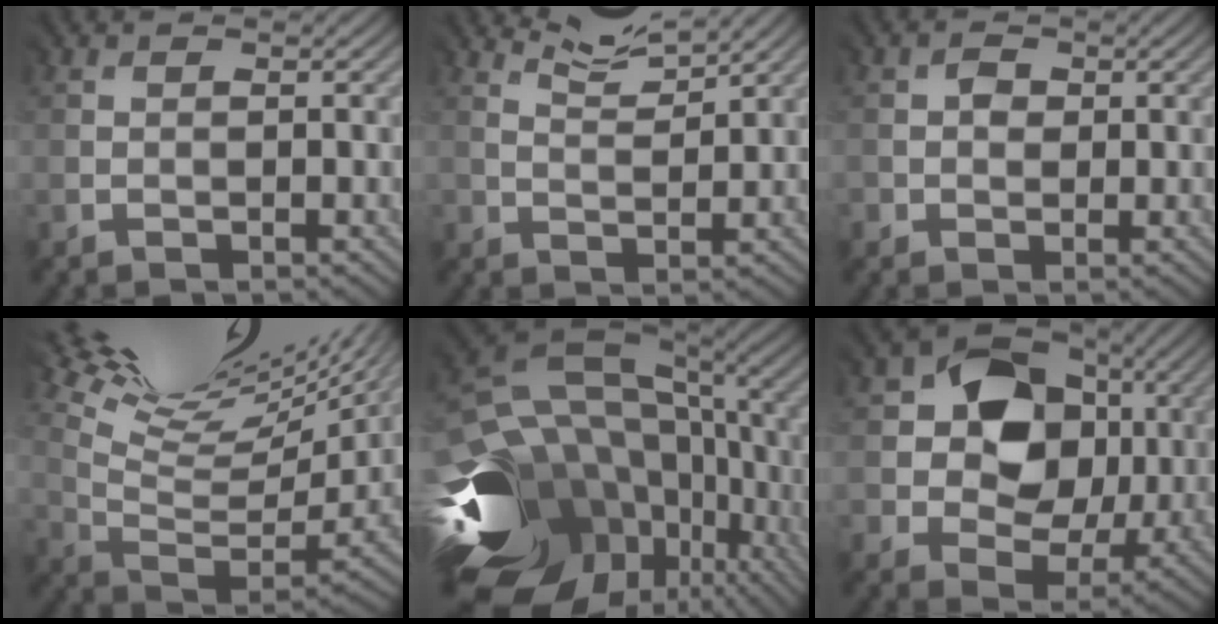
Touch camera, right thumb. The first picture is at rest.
{"total": 3.6, "force": [3.6, -0.2, 0.5], "torque": [-0.021, 0.003, 0.073]}
{"total": 1.6, "force": [0.2, 1.5, 0.4], "torque": [-0.002, -0.001, 0.001]}
{"total": 18.1, "force": [12.3, 4.6, 12.3], "torque": [-0.242, 0.029, 0.193]}
{"total": 19.8, "force": [-4.8, 15.1, 11.8], "torque": [-0.276, 0.012, -0.053]}
{"total": 10.7, "force": [1.9, 8.7, 5.8], "torque": [-0.108, 0.000, 0.028]}